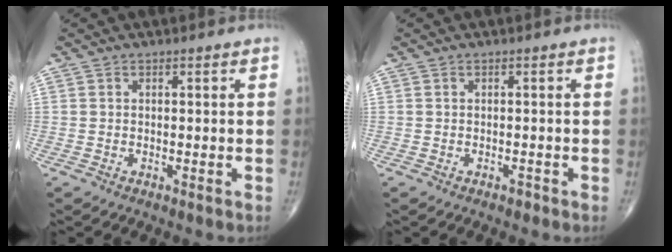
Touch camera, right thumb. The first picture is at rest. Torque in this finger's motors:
{"motor_torque": [0.59, 0.38, -0.15, -0.36, 0.02]}